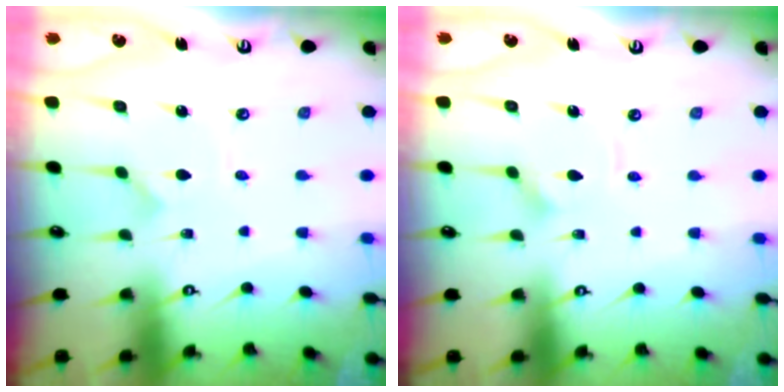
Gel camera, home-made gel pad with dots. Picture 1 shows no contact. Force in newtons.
{"total": 2.8, "press": 2.8, "slide": 0.4}